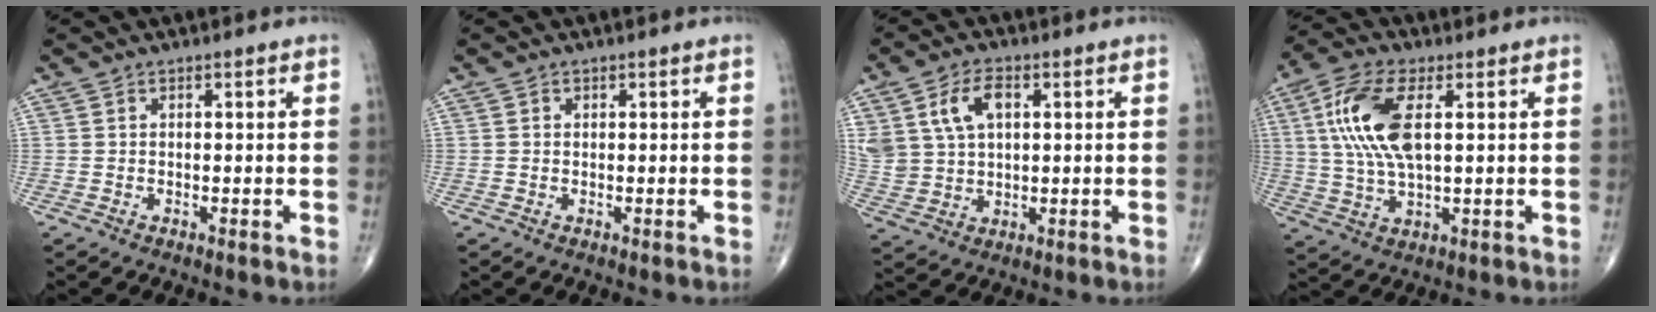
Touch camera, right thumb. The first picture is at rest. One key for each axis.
{"total": 0.0}
{"total": 10.5, "fx": 3.6, "fy": 6.8, "fz": 7.2, "tx": -0.138, "ty": -0.001, "tz": 0.078}
{"total": 13.3, "fx": 3.0, "fy": 5.8, "fz": 11.6, "tx": -0.251, "ty": 0.004, "tz": 0.059}